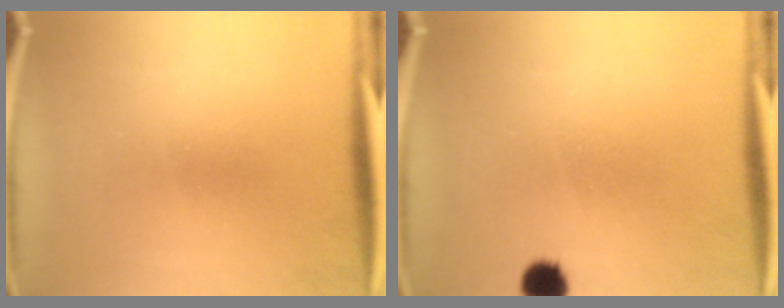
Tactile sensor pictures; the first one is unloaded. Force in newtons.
{"total": 3.9}